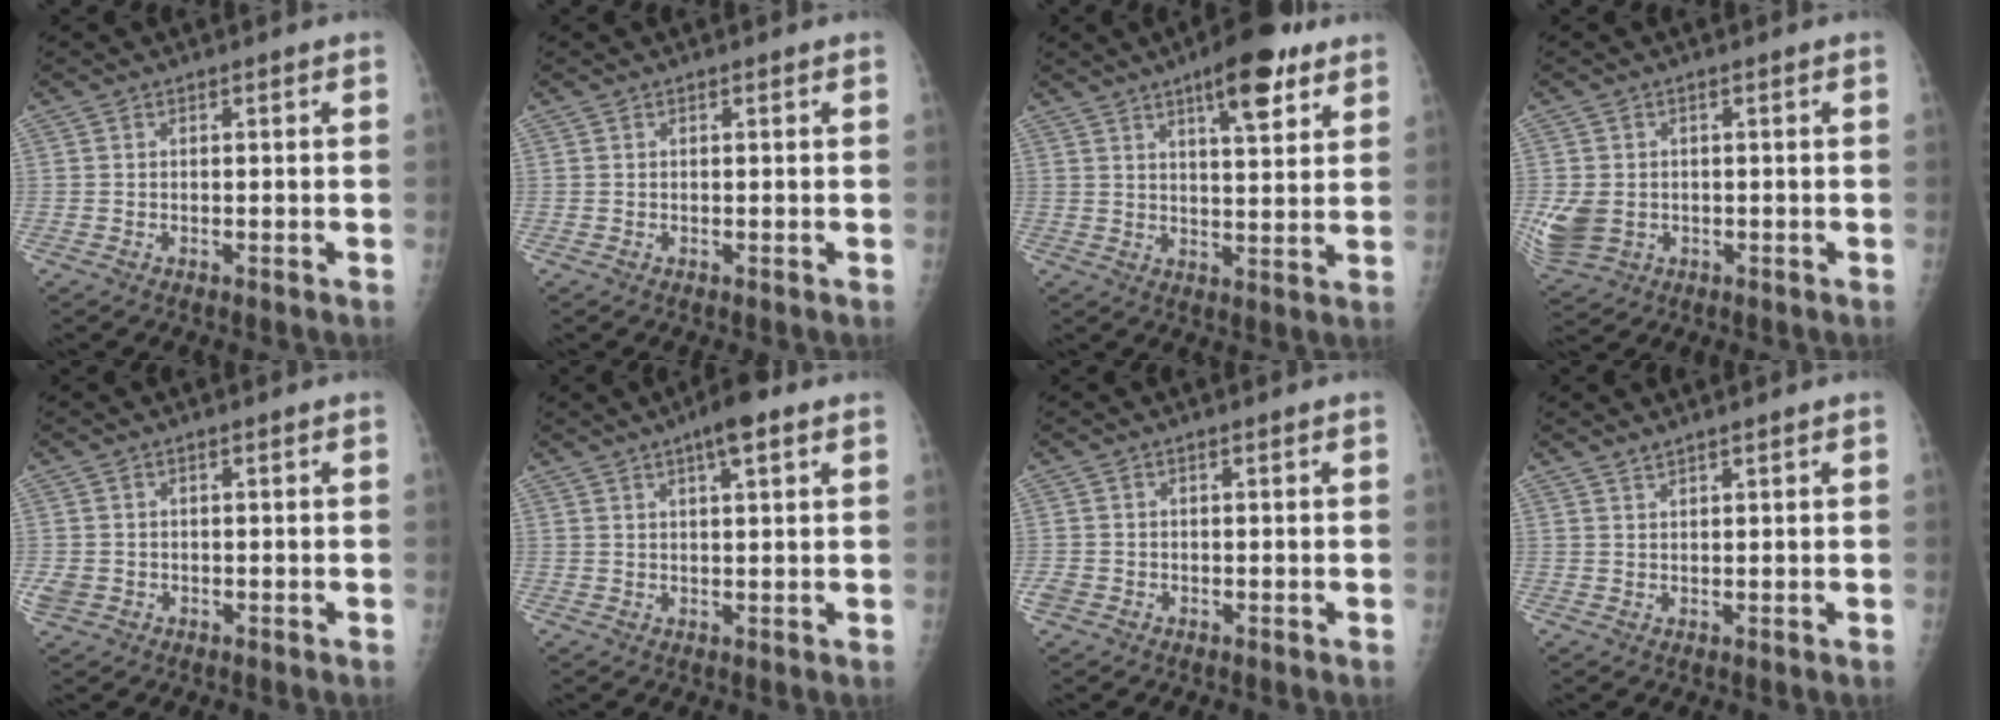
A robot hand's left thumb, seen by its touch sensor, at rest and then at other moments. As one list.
[{"total": 0.0}, {"total": 11.4, "force": [6.7, 3.5, 8.5], "torque": [-0.102, -0.029, 0.093]}, {"total": 7.3, "force": [-0.8, 5.7, 4.4], "torque": [-0.097, -0.006, -0.004]}, {"total": 2.6, "force": [-0.4, 2.2, 1.3], "torque": [-0.030, -0.001, -0.002]}, {"total": 6.0, "force": [3.3, 1.5, 4.7], "torque": [-0.070, -0.002, 0.048]}, {"total": 1.7, "force": [-0.5, 1.4, 0.8], "torque": [-0.015, 0.000, -0.009]}, {"total": 1.5, "force": [1.4, 0.1, 0.7], "torque": [-0.009, -0.004, 0.028]}]